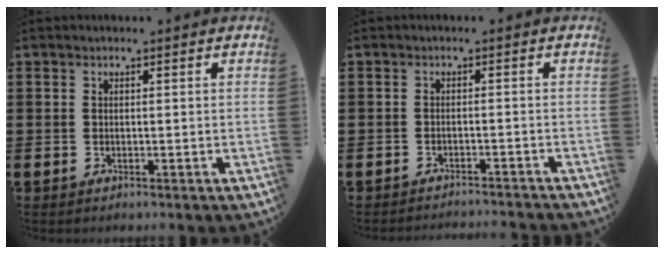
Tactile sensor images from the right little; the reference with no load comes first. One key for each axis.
{"total": 1.3, "fx": -1.3, "fy": -0.2, "fz": -0.1, "tx": -0.001, "ty": 0.005, "tz": -0.027}